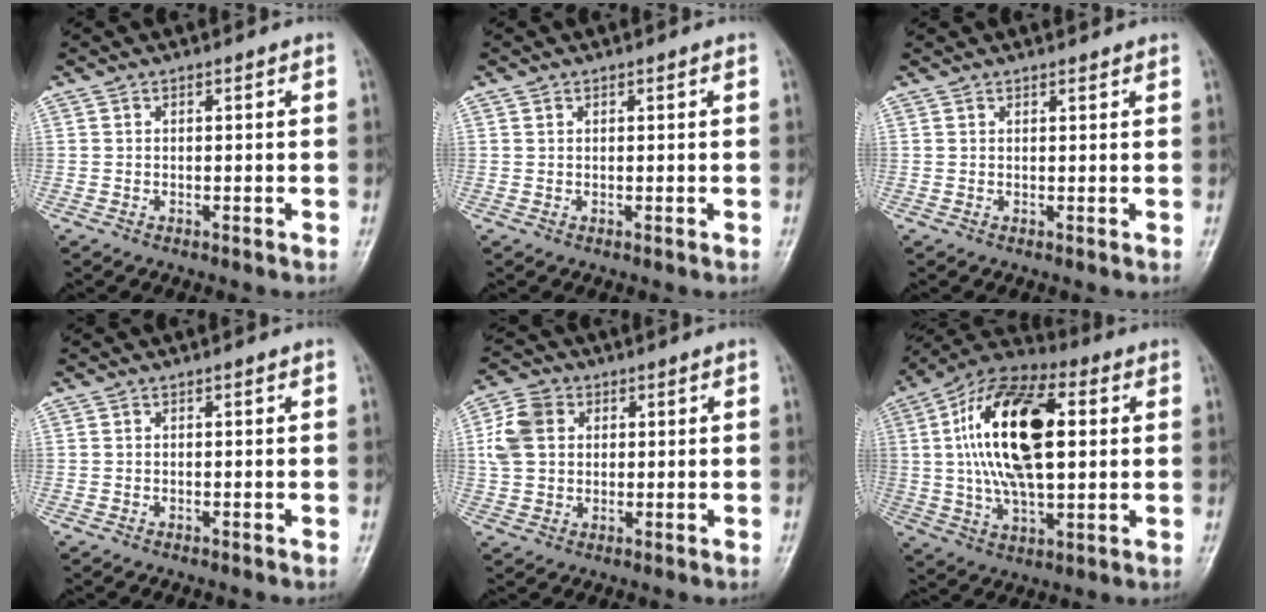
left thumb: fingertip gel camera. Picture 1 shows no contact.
{"total": 0.6, "force": [0.4, 0.4, 0.1], "torque": [0.000, -0.003, 0.007]}
{"total": 0.9, "force": [0.8, 0.2, 0.0], "torque": [-0.001, -0.007, 0.014]}
{"total": 0.0}
{"total": 7.8, "force": [1.7, 6.2, 4.5], "torque": [-0.077, 0.008, 0.029]}
{"total": 21.2, "force": [3.8, 10.3, 18.2], "torque": [-0.323, 0.009, 0.060]}